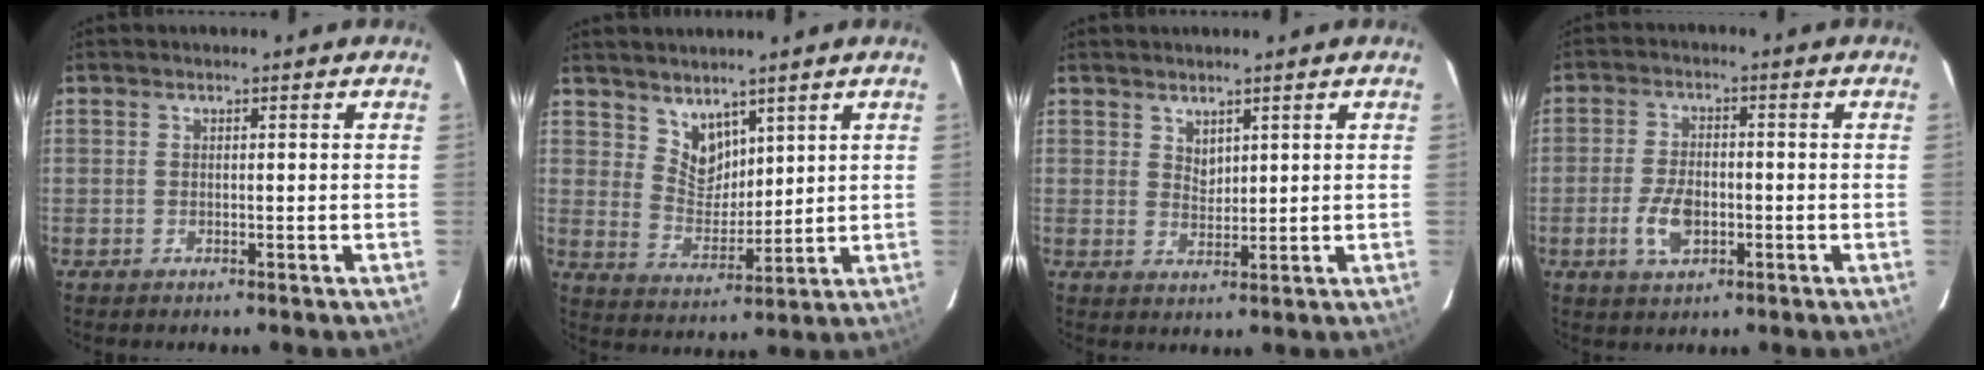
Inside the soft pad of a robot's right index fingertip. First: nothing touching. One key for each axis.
{"total": 6.6, "fx": 4.9, "fy": 3.9, "fz": 2.1, "tx": -0.027, "ty": -0.001, "tz": 0.101}
{"total": 2.6, "fx": 2.1, "fy": 1.3, "fz": 0.9, "tx": -0.010, "ty": 0.000, "tz": 0.039}
{"total": 6.6, "fx": -2.0, "fy": 3.7, "fz": 5.0, "tx": -0.106, "ty": -0.003, "tz": -0.032}